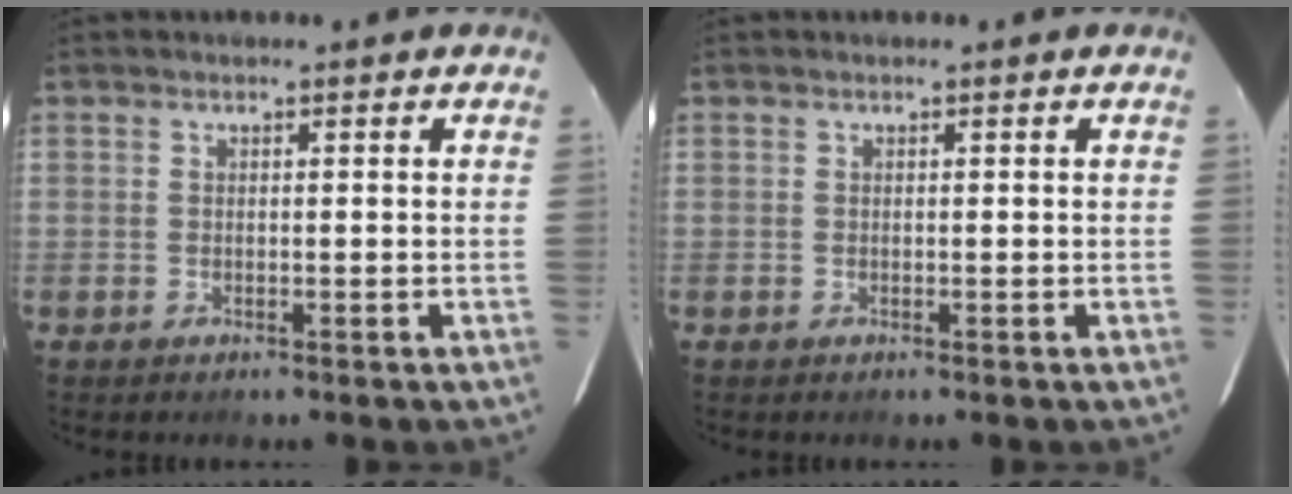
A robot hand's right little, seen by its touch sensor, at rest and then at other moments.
{"total": 0.0}